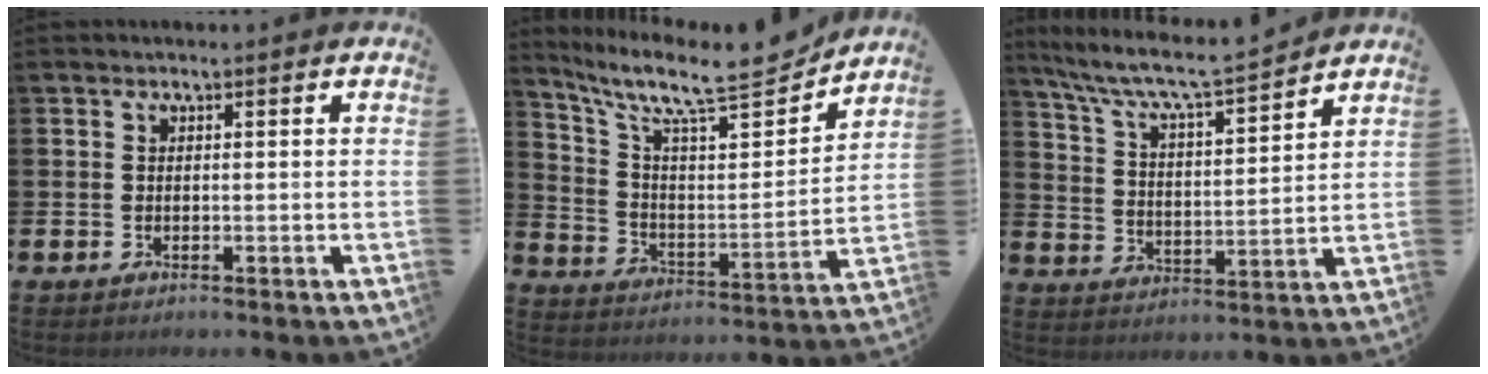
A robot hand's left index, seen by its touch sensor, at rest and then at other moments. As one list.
[{"total": 10.8, "force": [9.4, 1.9, 5.0], "torque": [-0.119, -0.080, 0.152]}, {"total": 7.6, "force": [7.0, 0.5, 3.0], "torque": [-0.092, -0.053, 0.116]}]